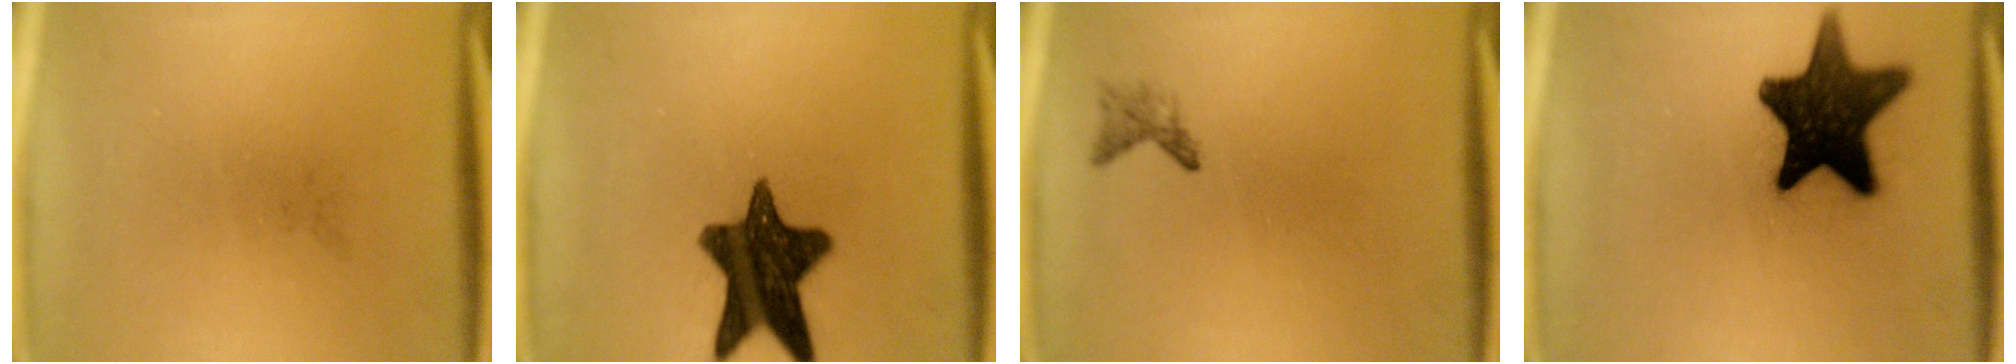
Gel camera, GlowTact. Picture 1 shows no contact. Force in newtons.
{"total": 13.7}
{"total": 1.1}
{"total": 15.8}